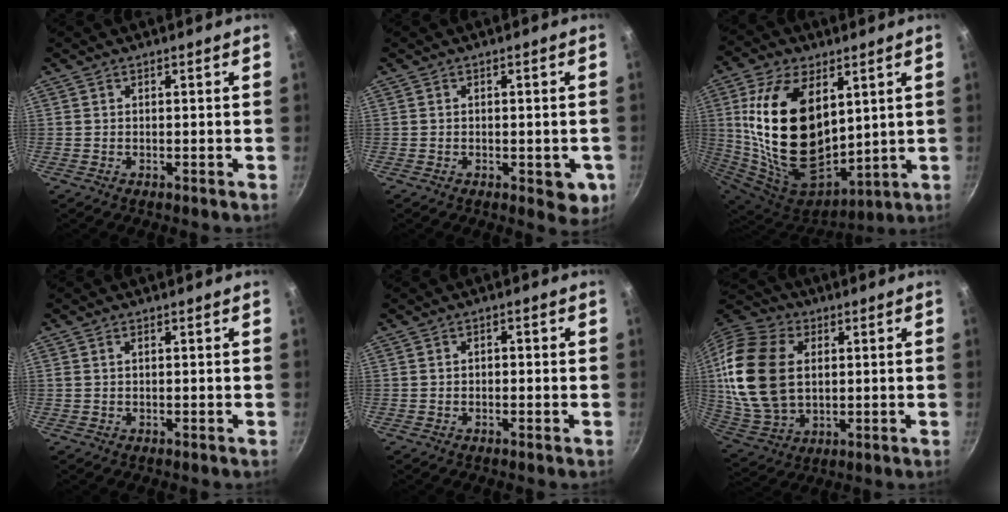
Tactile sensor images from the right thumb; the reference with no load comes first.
{"total": 6.1, "force": [-1.4, 3.1, 5.0], "torque": [-0.041, -0.001, -0.014]}
{"total": 25.2, "force": [6.2, 15.1, 19.2], "torque": [-0.348, -0.039, 0.128]}
{"total": 0.8, "force": [0.3, 0.4, 0.6], "torque": [-0.010, 0.003, 0.006]}
{"total": 1.3, "force": [-0.3, 1.0, 0.9], "torque": [-0.014, 0.008, -0.006]}
{"total": 21.2, "force": [2.7, 14.4, 15.3], "torque": [-0.291, 0.002, 0.058]}